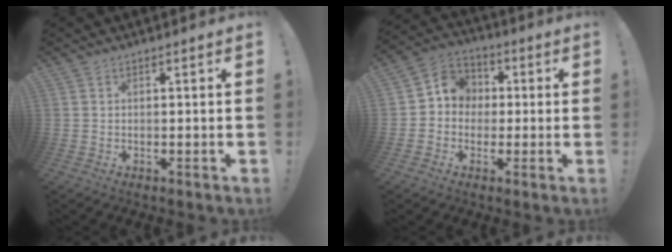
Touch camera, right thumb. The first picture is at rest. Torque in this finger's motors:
{"motor_torque": [-0.29, 0.21, 0.07, -0.12, 0.17]}